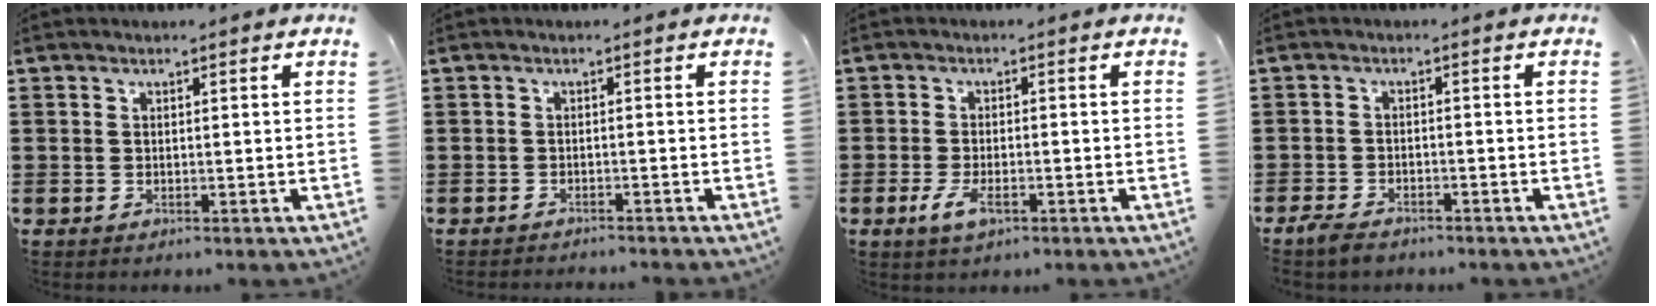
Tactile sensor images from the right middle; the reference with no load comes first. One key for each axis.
{"total": 0.9, "fx": -0.9, "fy": -0.3, "fz": 0.0, "tx": -0.001, "ty": 0.000, "tz": -0.018}
{"total": 3.5, "fx": -1.4, "fy": 1.3, "fz": 2.9, "tx": -0.070, "ty": -0.007, "tz": -0.029}
{"total": 2.4, "fx": -2.1, "fy": 0.8, "fz": 0.8, "tx": -0.031, "ty": 0.000, "tz": -0.047}